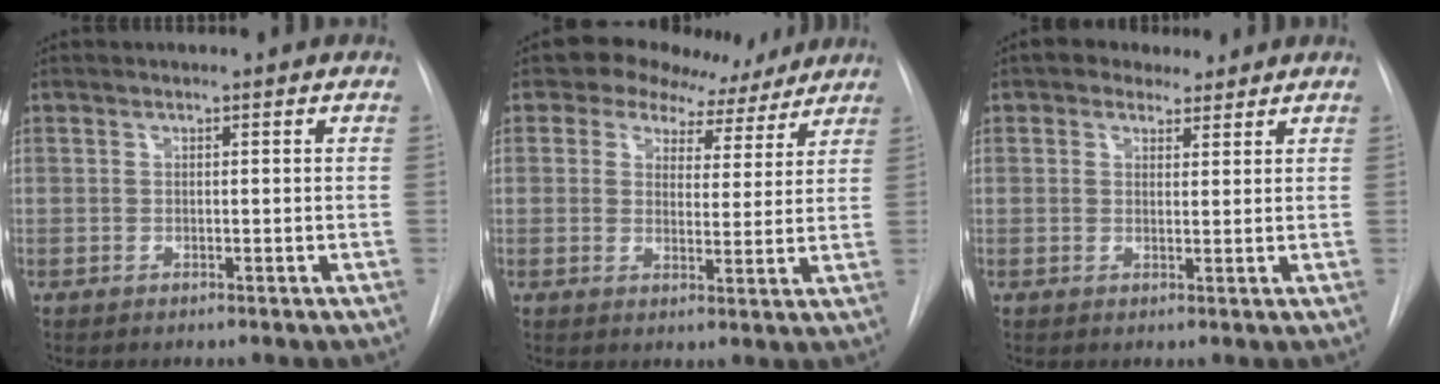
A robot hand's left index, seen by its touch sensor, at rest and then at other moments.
{"total": 8.2, "force": [6.3, 5.0, 1.5], "torque": [-0.008, 0.012, 0.075]}
{"total": 3.6, "force": [2.5, 2.4, 1.0], "torque": [-0.015, 0.011, 0.037]}